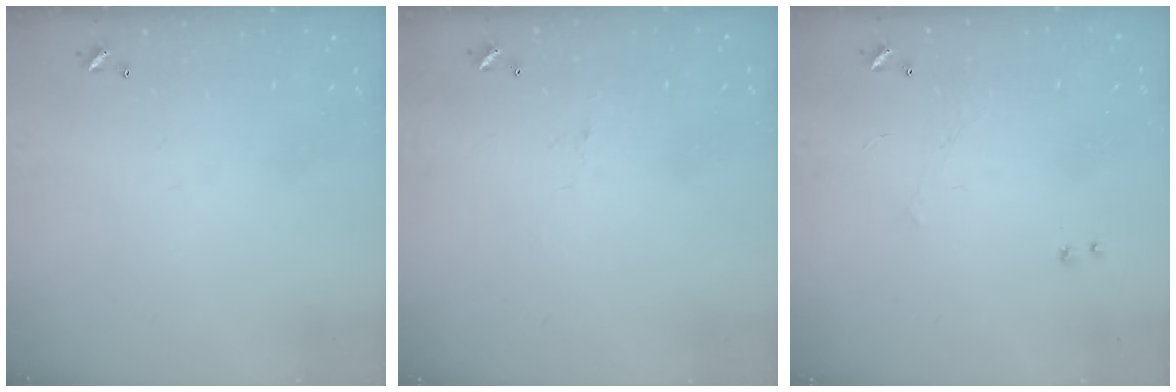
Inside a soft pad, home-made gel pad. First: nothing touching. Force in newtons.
{"total": 0.8, "press": 0.7, "slide": 0.5}
{"total": 1.0, "press": 0.9, "slide": 0.5}